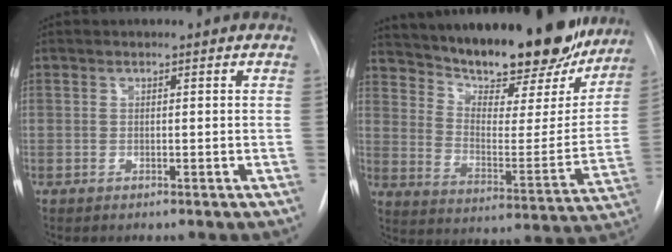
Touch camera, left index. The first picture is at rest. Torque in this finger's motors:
{"motor_torque": [0.57, -0.52, 0.68, 0.20]}